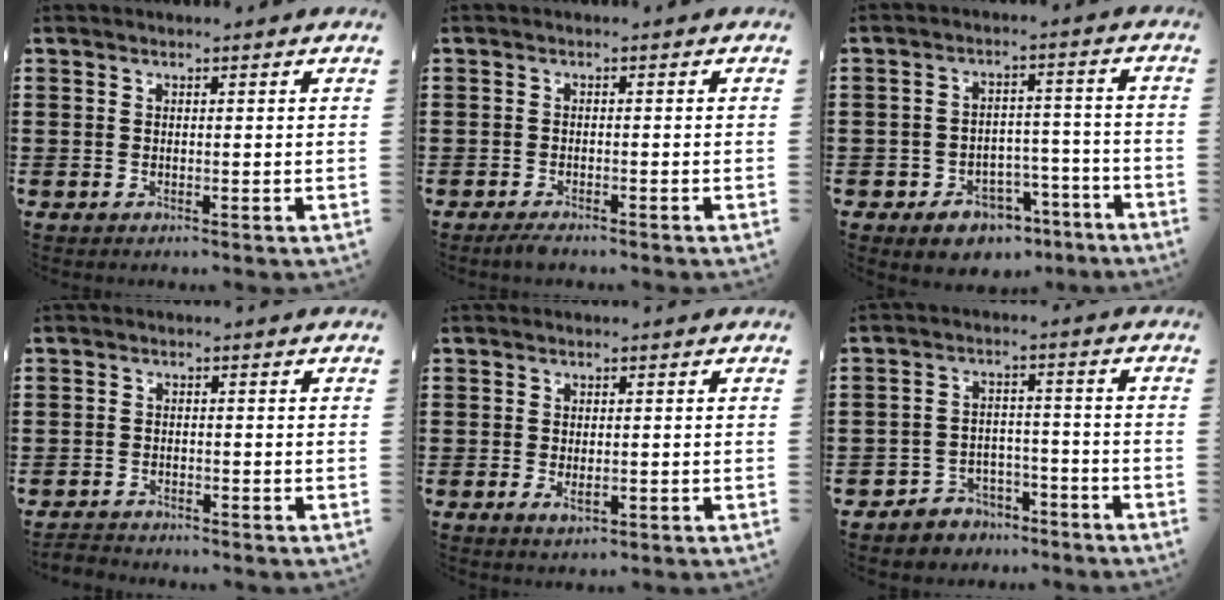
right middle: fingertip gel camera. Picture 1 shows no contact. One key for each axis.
{"total": 1.4, "fx": -1.2, "fy": 0.2, "fz": 0.6, "tx": -0.021, "ty": -0.005, "tz": -0.024}
{"total": 5.4, "fx": -4.5, "fy": 2.7, "fz": 1.4, "tx": -0.026, "ty": 0.023, "tz": -0.085}
{"total": 2.2, "fx": -2.2, "fy": 0.5, "fz": -0.1, "tx": -0.004, "ty": 0.000, "tz": -0.047}
{"total": 1.8, "fx": -0.5, "fy": 0.9, "fz": 1.4, "tx": -0.020, "ty": -0.004, "tz": -0.011}
{"total": 4.3, "fx": -4.0, "fy": 1.5, "fz": -0.2, "tx": -0.008, "ty": 0.008, "tz": -0.084}